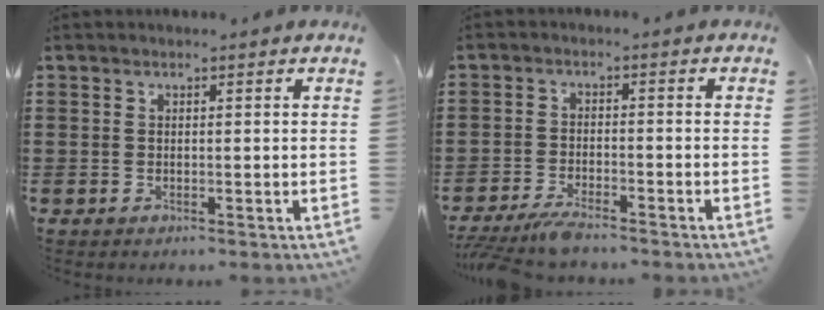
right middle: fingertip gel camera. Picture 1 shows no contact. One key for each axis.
{"total": 3.7, "fx": -3.5, "fy": 0.3, "fz": 1.4, "tx": -0.038, "ty": -0.007, "tz": -0.072}